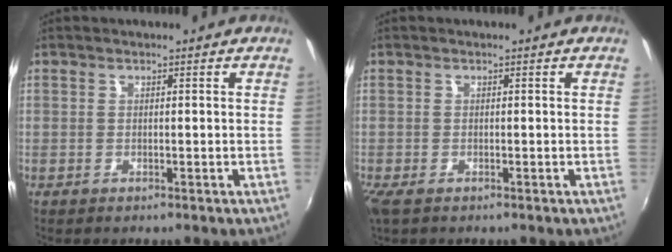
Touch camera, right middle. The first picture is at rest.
{"total": 2.1, "force": [-1.2, 0.9, 1.3], "torque": [-0.028, -0.010, -0.022]}